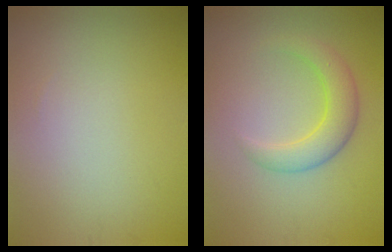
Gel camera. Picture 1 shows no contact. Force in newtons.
{"total": 3.6, "press": 3.6, "slide": 0.0}